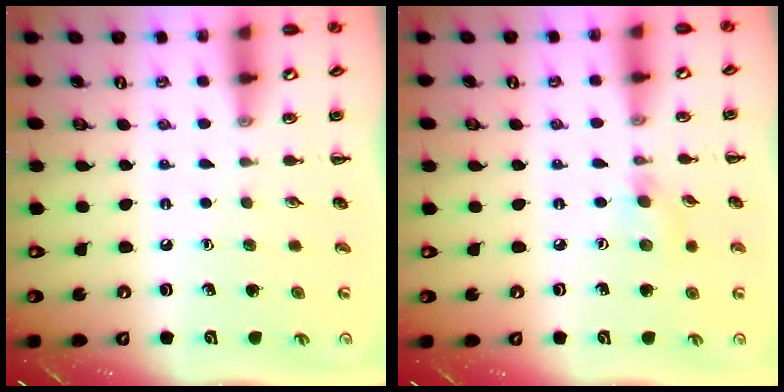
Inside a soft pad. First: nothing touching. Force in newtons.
{"total": 5.4, "press": 5.0, "slide": 2.0}